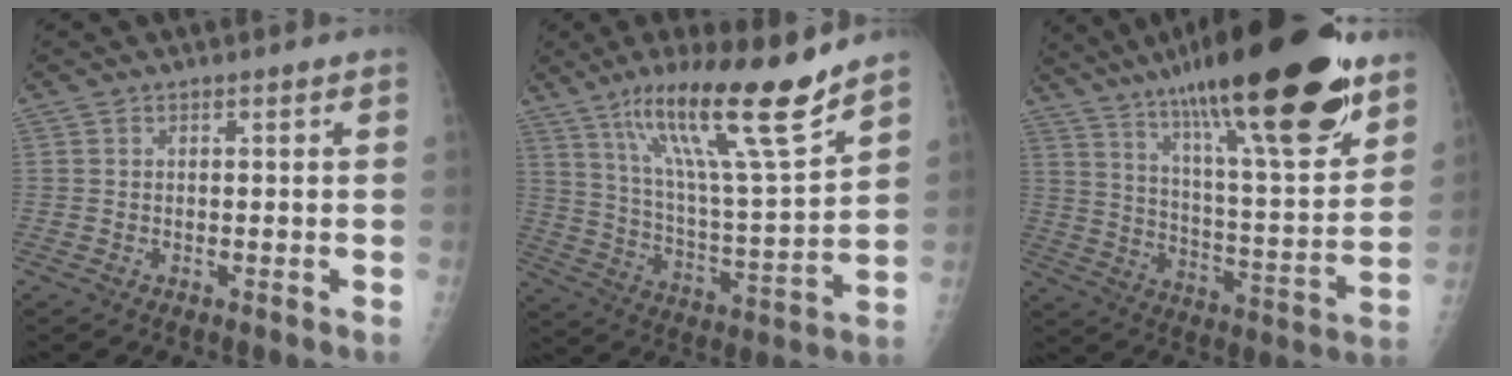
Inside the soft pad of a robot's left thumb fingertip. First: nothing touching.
{"total": 20.2, "force": [14.0, 1.6, 14.5], "torque": [-0.222, -0.071, 0.244]}
{"total": 30.7, "force": [20.2, 6.1, 22.4], "torque": [-0.338, -0.055, 0.326]}